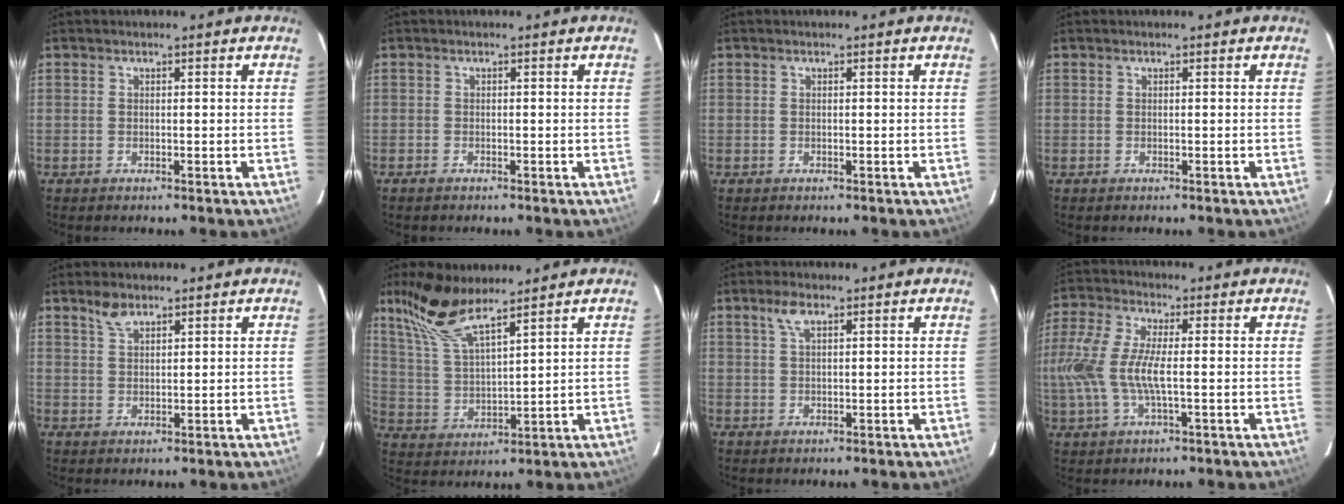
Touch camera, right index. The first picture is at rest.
{"total": 0.7, "force": [-0.6, 0.3, 0.1], "torque": [-0.006, -0.001, -0.014]}
{"total": 0.0}
{"total": 0.0}
{"total": 3.1, "force": [2.4, 1.3, 1.5], "torque": [-0.027, 0.005, 0.046]}
{"total": 11.4, "force": [8.8, 2.6, 6.8], "torque": [-0.143, 0.013, 0.185]}
{"total": 2.9, "force": [1.7, 1.1, 2.1], "torque": [-0.042, 0.007, 0.032]}
{"total": 11.8, "force": [-0.8, 3.6, 11.2], "torque": [-0.244, 0.001, -0.016]}